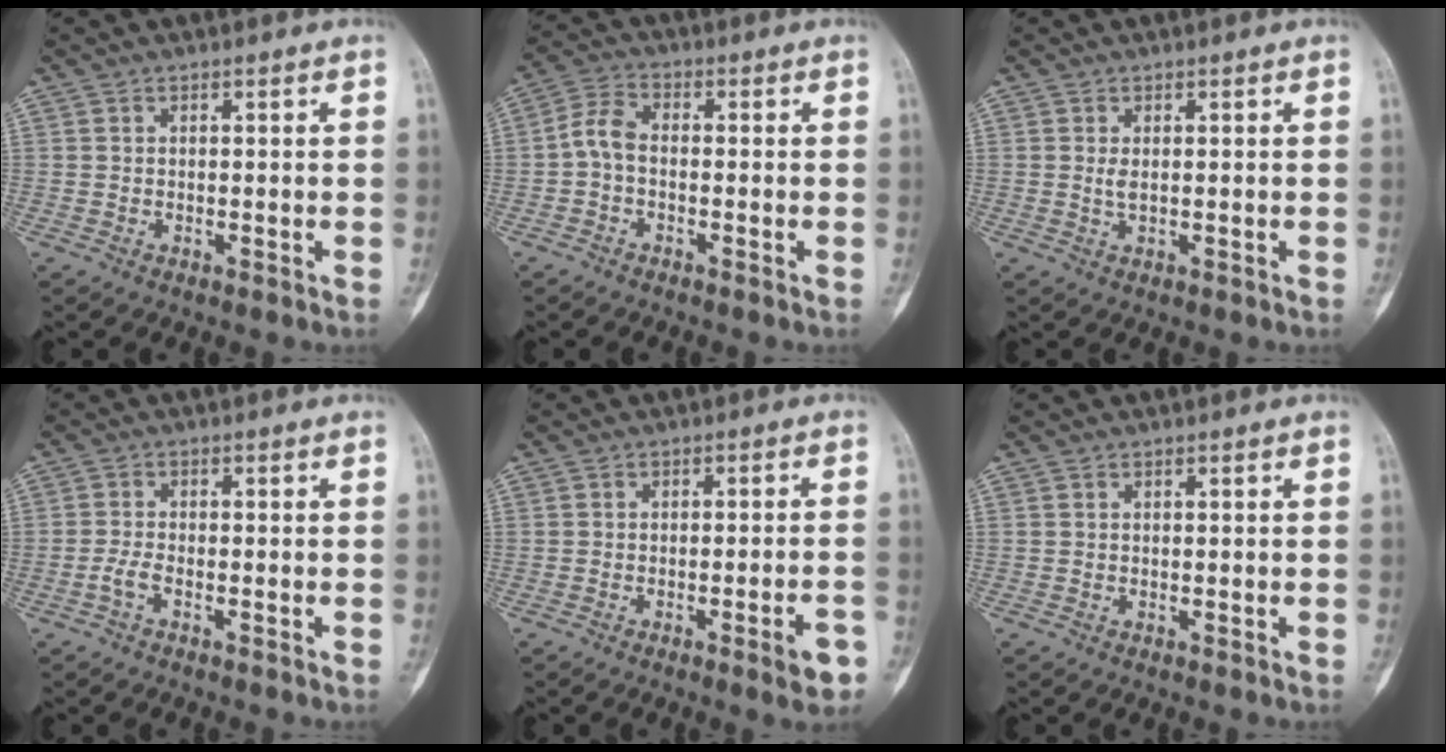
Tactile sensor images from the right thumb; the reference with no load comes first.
{"total": 4.8, "force": [-1.0, 2.8, 3.7], "torque": [-0.076, 0.019, -0.031]}
{"total": 1.1, "force": [0.2, 0.4, 1.0], "torque": [-0.024, -0.003, 0.007]}
{"total": 2.0, "force": [-1.2, 0.6, 1.6], "torque": [-0.038, 0.005, -0.027]}
{"total": 5.2, "force": [-2.6, 1.0, 4.4], "torque": [-0.054, 0.014, -0.033]}
{"total": 0.0}